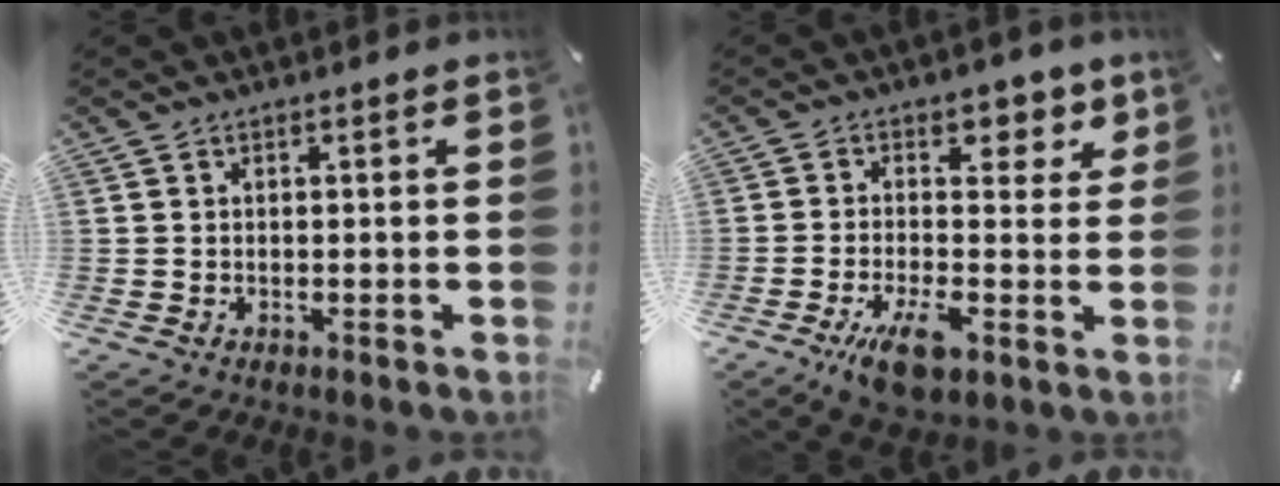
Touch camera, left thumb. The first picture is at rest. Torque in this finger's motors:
{"motor_torque": [1.45, 1.63, 0.24, 0.09, 0.07]}